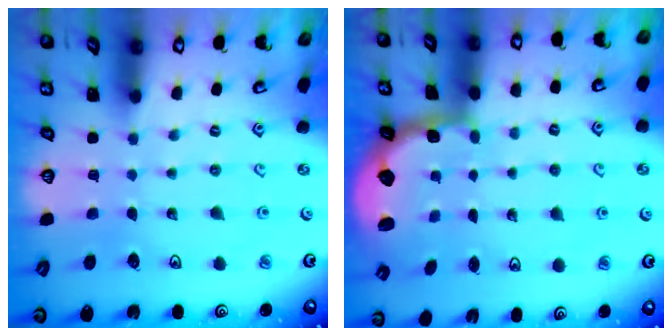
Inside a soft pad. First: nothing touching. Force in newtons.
{"total": 2.8, "press": 1.7, "slide": 2.2}